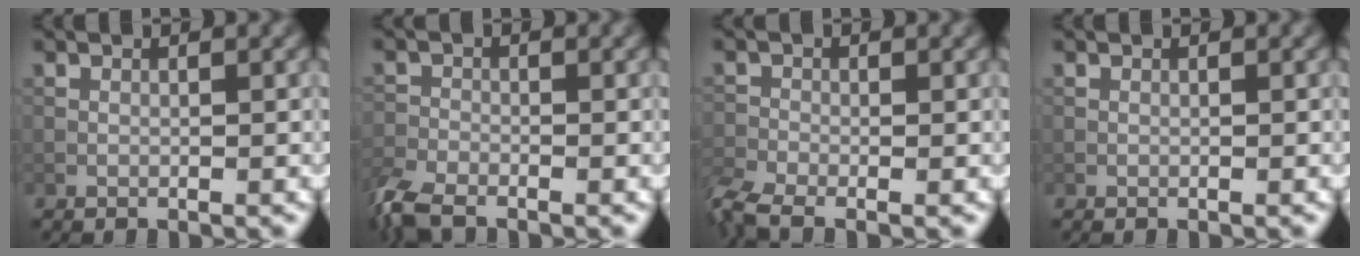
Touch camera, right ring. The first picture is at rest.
{"total": 4.5, "force": [-3.6, 1.6, 2.2], "torque": [-0.050, -0.013, -0.086]}
{"total": 4.5, "force": [-3.2, 1.6, 2.7], "torque": [-0.059, -0.013, -0.079]}
{"total": 0.0}